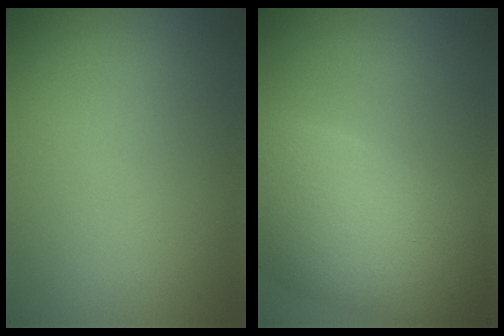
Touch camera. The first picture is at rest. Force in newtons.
{"total": 10.0, "press": 10.0, "slide": 0.6}